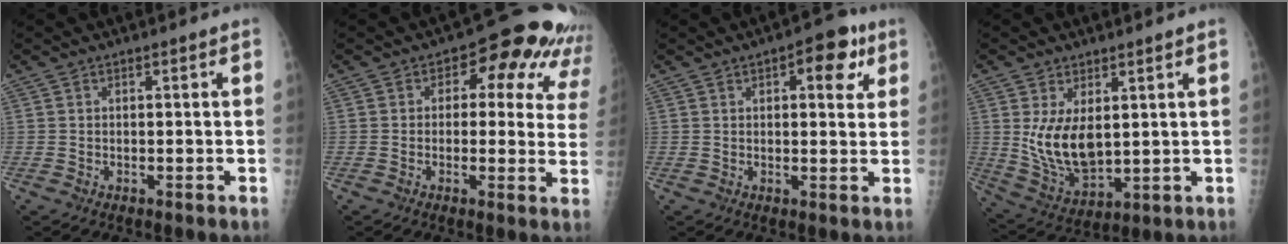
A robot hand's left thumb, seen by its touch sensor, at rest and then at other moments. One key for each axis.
{"total": 14.6, "fx": 6.0, "fy": 8.5, "fz": 10.3, "tx": -0.064, "ty": -0.002, "tz": 0.050}
{"total": 7.5, "fx": 3.4, "fy": 3.6, "fz": 5.7, "tx": -0.040, "ty": -0.006, "tz": 0.034}
{"total": 10.7, "fx": 2.3, "fy": 5.9, "fz": 8.5, "tx": -0.140, "ty": -0.026, "tz": 0.065}